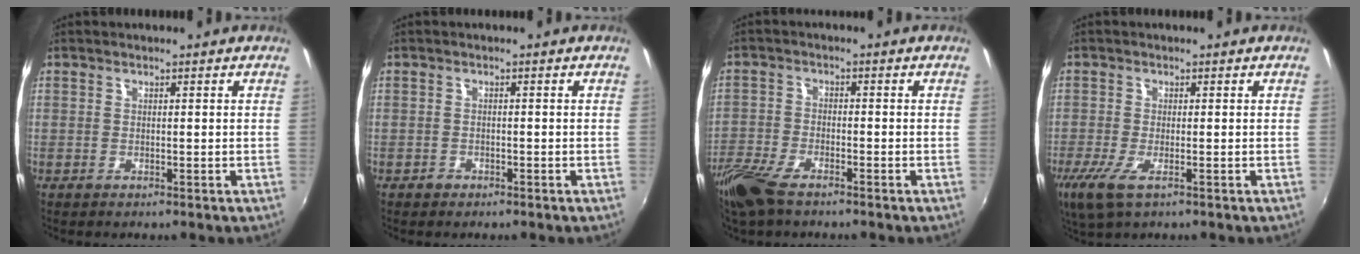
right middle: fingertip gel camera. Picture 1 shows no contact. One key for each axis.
{"total": 1.2, "fx": -0.8, "fy": 0.8, "fz": 0.1, "tx": -0.006, "ty": 0.000, "tz": -0.013}
{"total": 9.2, "fx": -6.9, "fy": 3.2, "fz": 5.2, "tx": -0.138, "ty": -0.029, "tz": -0.141}
{"total": 6.0, "fx": -3.0, "fy": 1.8, "fz": 4.9, "tx": -0.111, "ty": -0.026, "tz": -0.055}